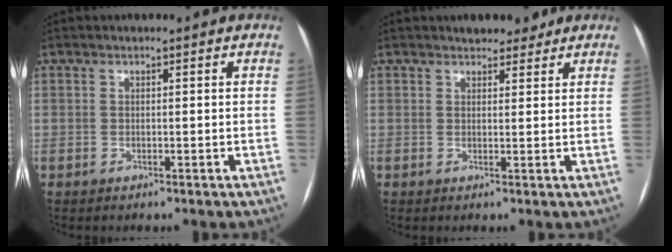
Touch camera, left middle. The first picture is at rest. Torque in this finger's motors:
{"motor_torque": [0.19, -0.18, -0.01, 0.01]}